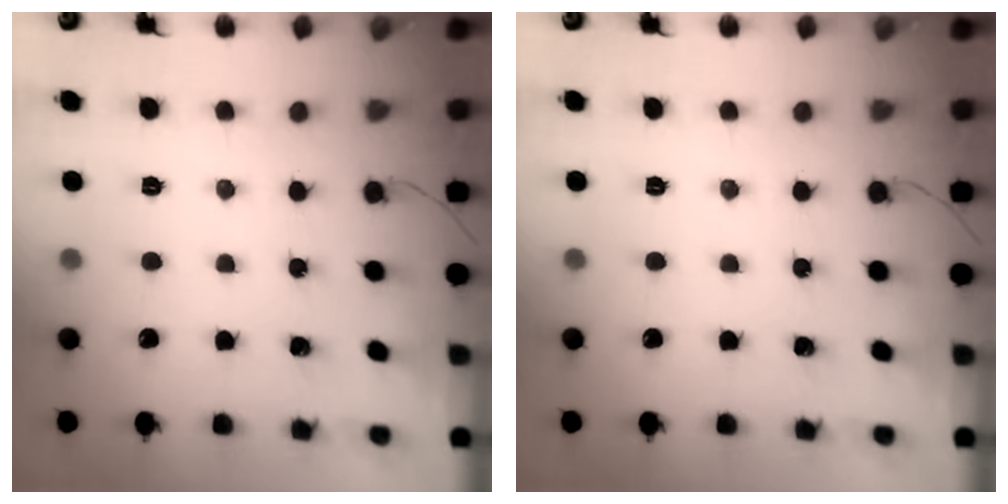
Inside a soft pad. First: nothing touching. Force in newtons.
{"total": 0.0}